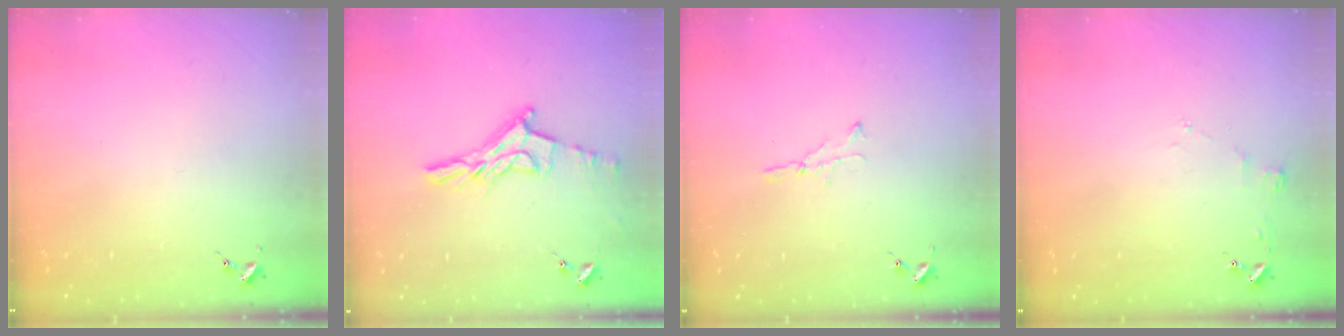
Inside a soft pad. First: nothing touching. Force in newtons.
{"total": 12.0, "press": 12.0, "slide": 1.0}
{"total": 3.7, "press": 3.6, "slide": 0.4}
{"total": 3.5, "press": 3.5, "slide": 0.4}